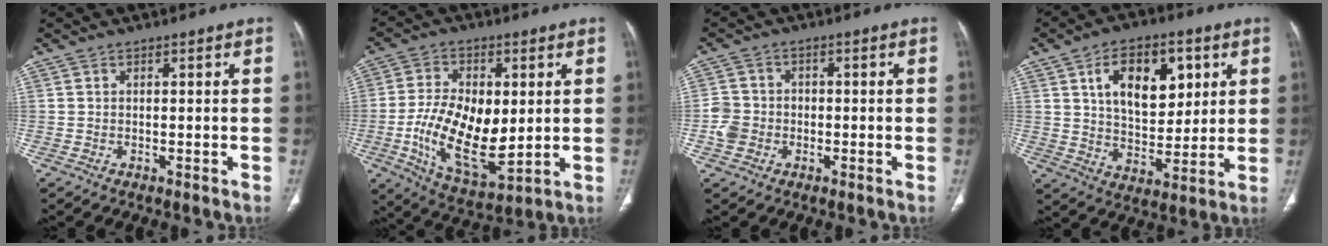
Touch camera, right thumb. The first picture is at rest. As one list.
[{"total": 16.3, "force": [-0.5, 8.3, 14.0], "torque": [-0.241, -0.017, 0.002]}, {"total": 4.6, "force": [-1.3, 4.1, 1.7], "torque": [-0.021, 0.014, -0.029]}, {"total": 15.4, "force": [5.5, 9.1, 11.1], "torque": [-0.128, -0.020, 0.096]}]